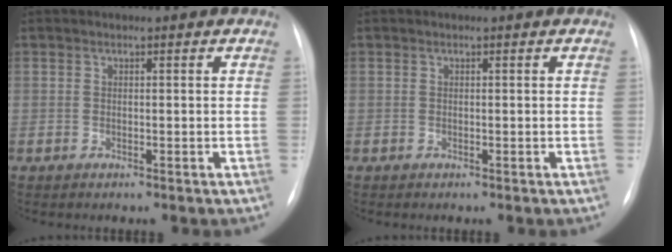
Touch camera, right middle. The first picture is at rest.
{"total": 0.0}